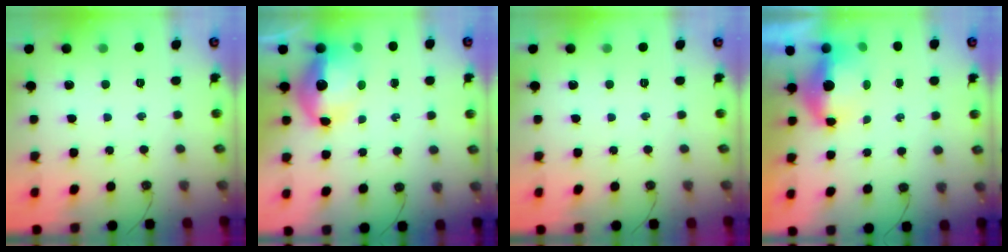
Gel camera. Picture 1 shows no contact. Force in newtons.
{"total": 12.4, "press": 12.3, "slide": 1.2}
{"total": 0.0}
{"total": 6.1, "press": 5.7, "slide": 2.1}